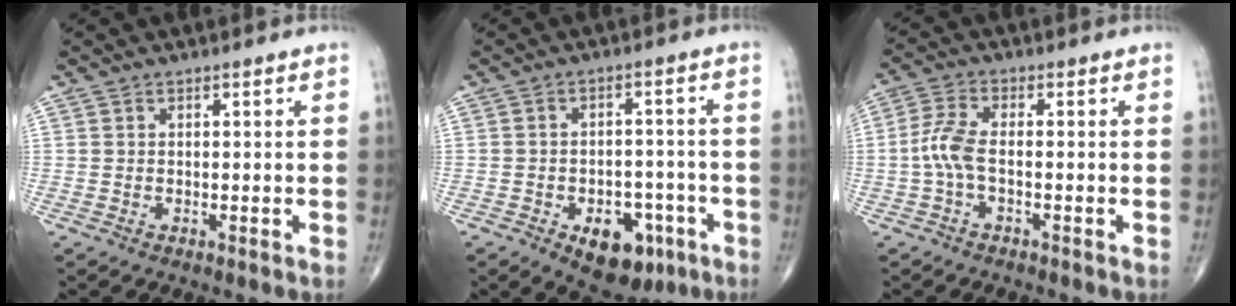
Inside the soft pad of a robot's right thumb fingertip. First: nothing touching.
{"total": 10.9, "force": [-5.2, 6.6, 6.9], "torque": [-0.059, 0.032, -0.064]}
{"total": 5.1, "force": [-1.1, 1.8, 4.6], "torque": [-0.113, 0.013, -0.030]}